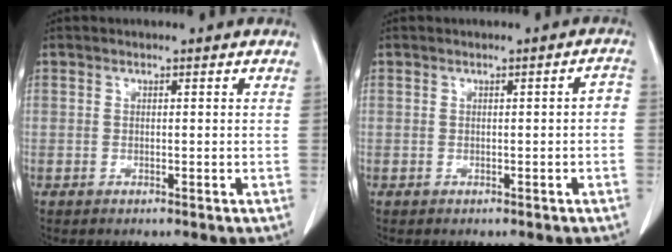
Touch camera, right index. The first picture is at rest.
{"total": 1.6, "force": [-0.4, 0.4, 1.5], "torque": [-0.012, 0.004, -0.005]}